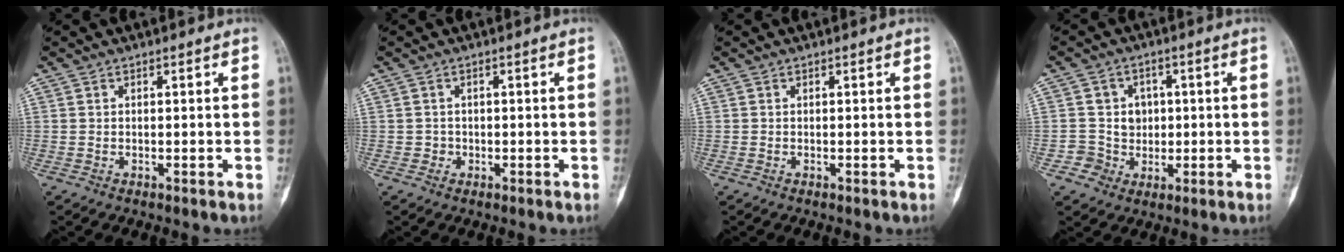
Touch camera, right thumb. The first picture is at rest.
{"total": 1.2, "force": [-0.3, 1.1, -0.1], "torque": [0.014, 0.008, -0.007]}
{"total": 0.0}
{"total": 5.9, "force": [0.0, 5.9, 0.2], "torque": [0.043, 0.016, -0.001]}